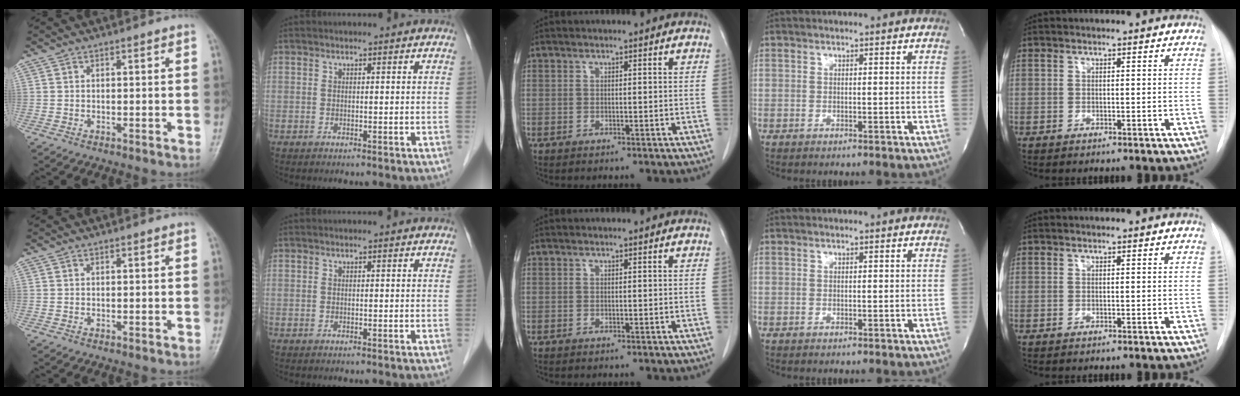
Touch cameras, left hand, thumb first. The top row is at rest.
{}